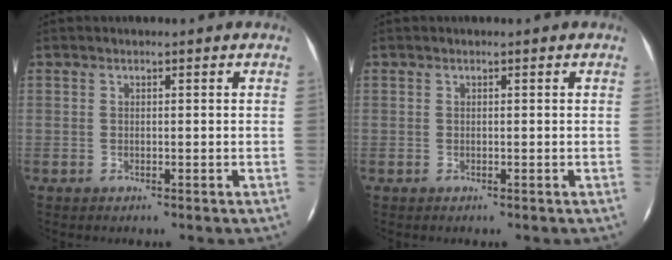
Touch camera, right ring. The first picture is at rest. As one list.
[{"total": 0.0}]